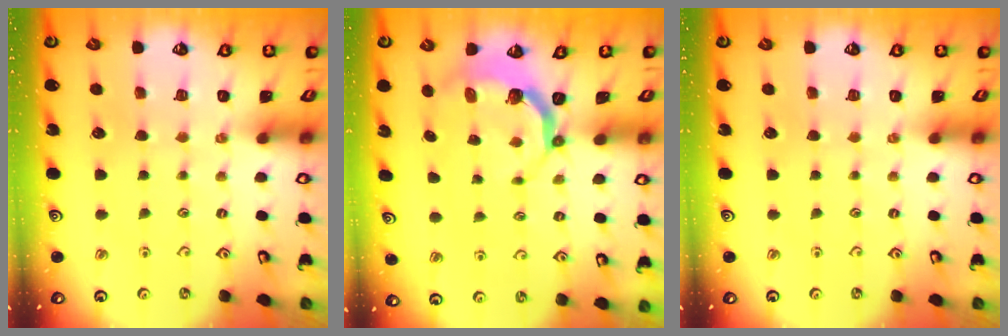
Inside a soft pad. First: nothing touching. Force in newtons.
{"total": 4.7, "press": 3.3, "slide": 3.4}
{"total": 0.0}